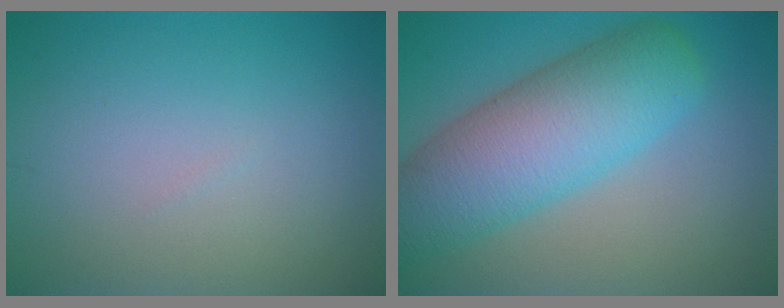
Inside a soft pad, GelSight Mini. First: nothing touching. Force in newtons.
{"total": 9.0, "press": 9.0, "slide": 0.4}